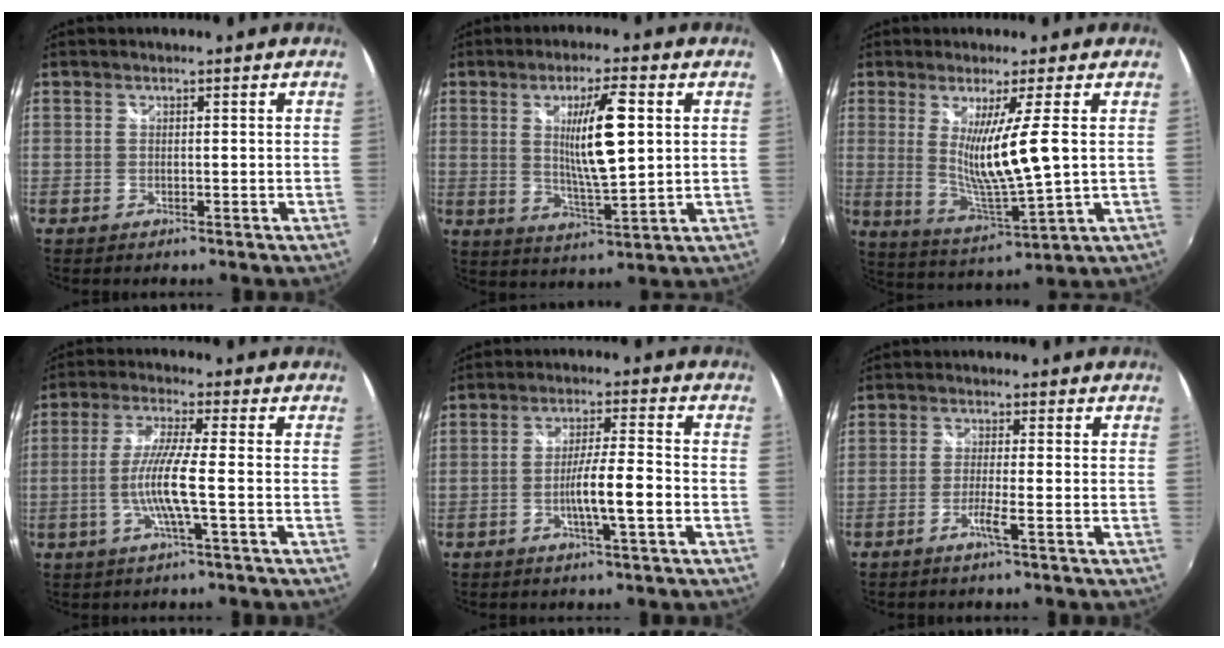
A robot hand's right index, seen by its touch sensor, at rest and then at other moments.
{"total": 10.2, "force": [2.3, 1.7, 9.8], "torque": [-0.164, -0.006, 0.042]}
{"total": 10.3, "force": [1.4, -1.0, 10.2], "torque": [-0.180, -0.033, 0.038]}
{"total": 7.3, "force": [-2.0, -0.9, 7.0], "torque": [-0.148, -0.005, -0.038]}
{"total": 7.1, "force": [-2.4, -0.1, 6.6], "torque": [-0.116, -0.006, -0.038]}
{"total": 2.8, "force": [-1.4, -0.7, 2.2], "torque": [-0.049, -0.005, -0.033]}